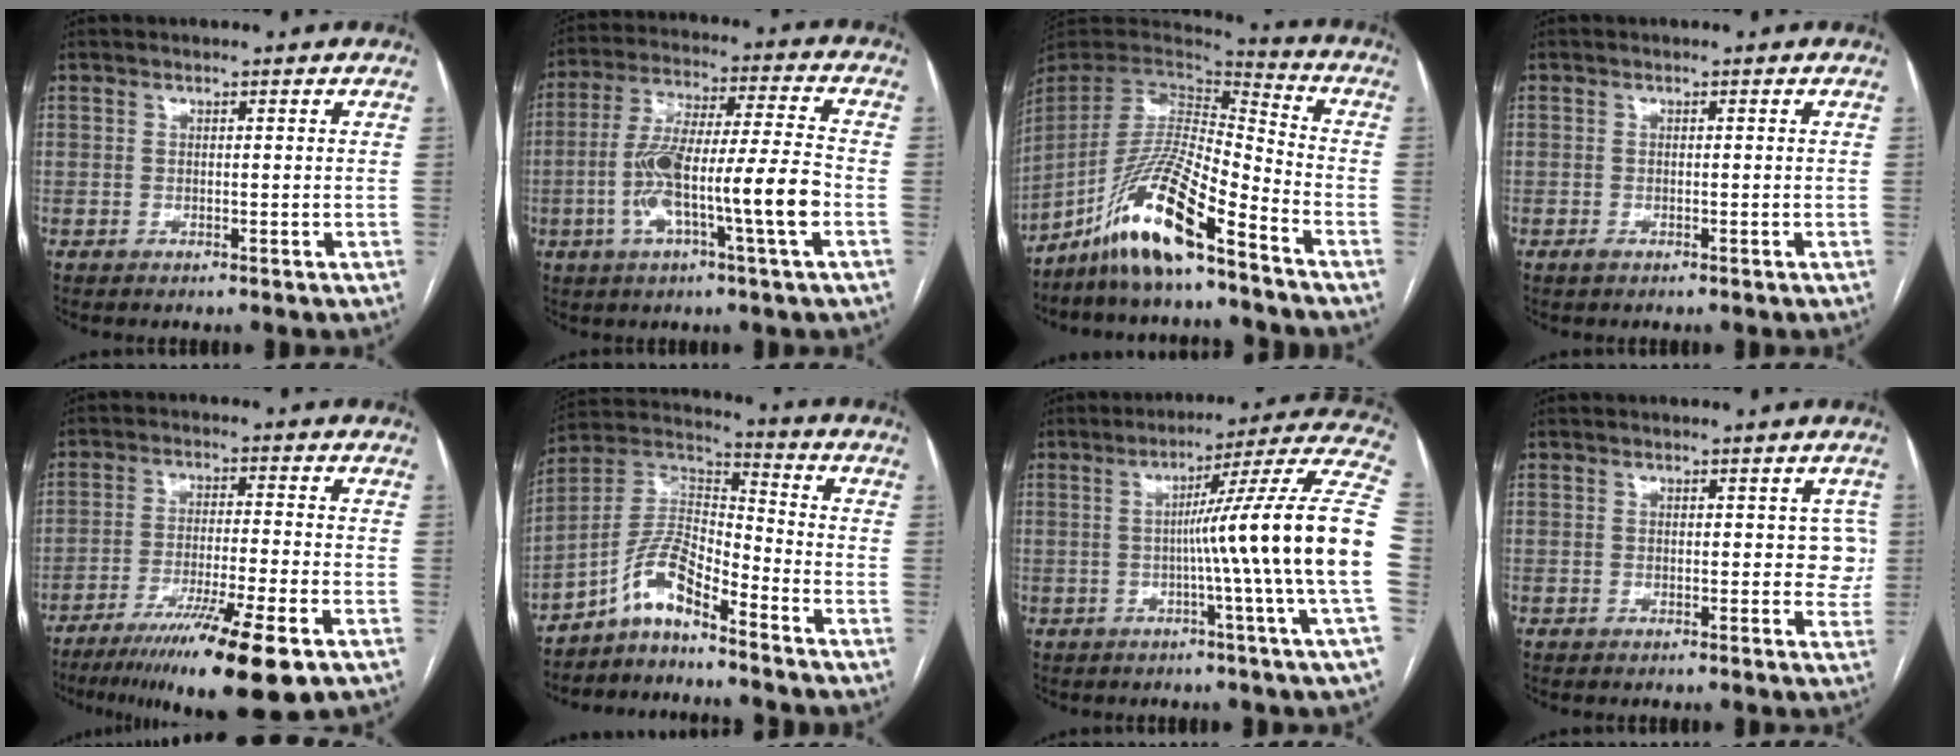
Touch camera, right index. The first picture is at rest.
{"total": 14.4, "force": [-3.9, 0.6, 13.8], "torque": [-0.259, 0.011, -0.071]}
{"total": 15.1, "force": [-10.3, 1.5, 11.0], "torque": [-0.217, -0.001, -0.193]}
{"total": 0.7, "force": [-0.4, 0.5, 0.4], "torque": [-0.002, 0.002, -0.006]}
{"total": 15.1, "force": [-9.6, 0.0, 11.7], "torque": [-0.175, -0.040, -0.156]}
{"total": 8.8, "force": [-6.2, 2.3, 5.9], "torque": [-0.123, 0.027, -0.123]}
{"total": 19.2, "force": [-1.7, -3.3, 18.8], "torque": [-0.219, 0.006, -0.042]}
{"total": 3.3, "force": [0.8, 2.1, 2.5], "torque": [-0.009, 0.007, 0.007]}